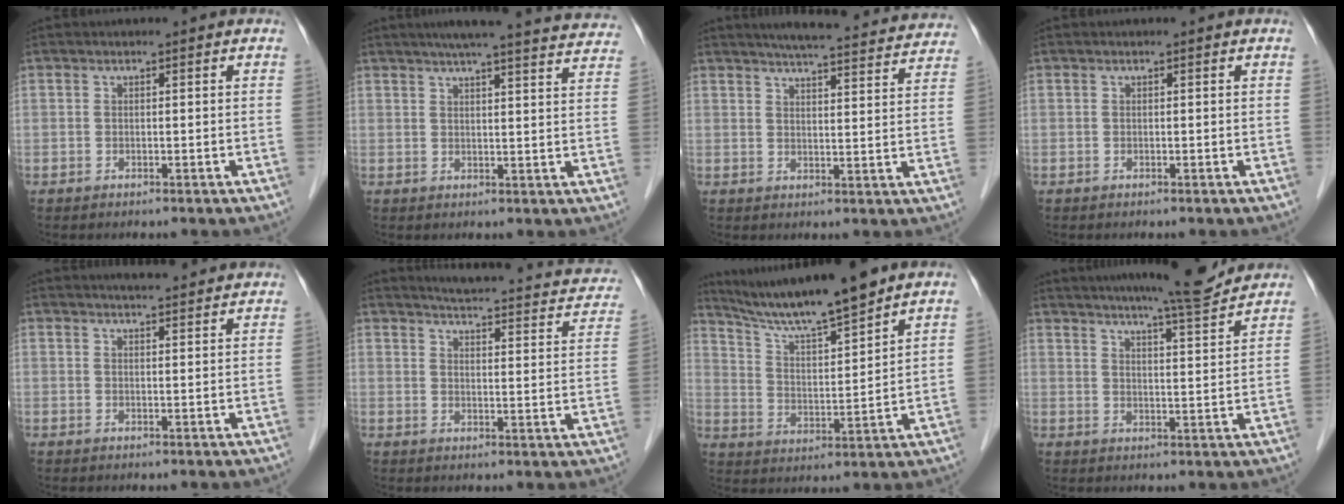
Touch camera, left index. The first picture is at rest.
{"total": 21.6, "force": [19.9, 1.2, 8.4], "torque": [-0.113, -0.016, 0.232]}
{"total": 20.4, "force": [19.0, 2.1, 7.2], "torque": [-0.094, -0.009, 0.227]}
{"total": 0.0}
{"total": 6.1, "force": [5.7, 0.5, 2.1], "torque": [-0.032, 0.015, 0.067]}
{"total": 17.8, "force": [15.6, 3.9, 7.7], "torque": [-0.086, -0.008, 0.168]}
{"total": 12.3, "force": [10.9, -0.8, 5.6], "torque": [-0.104, 0.005, 0.197]}
{"total": 11.0, "force": [10.0, -0.2, 4.6], "torque": [-0.073, -0.002, 0.136]}